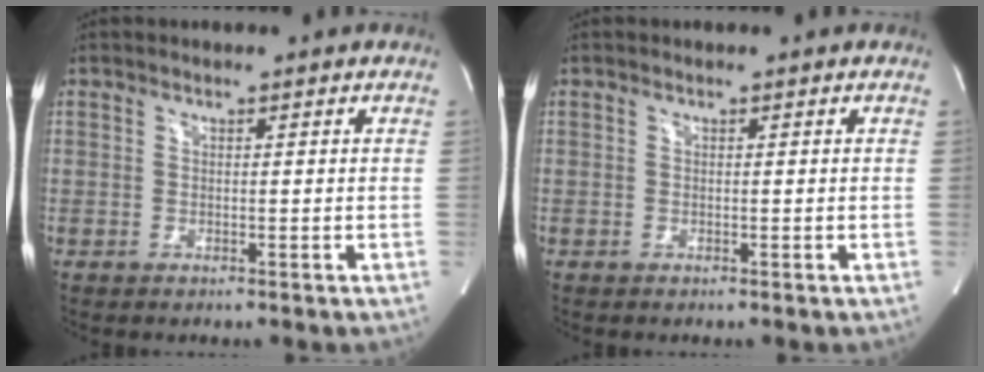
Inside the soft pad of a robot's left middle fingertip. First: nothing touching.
{"total": 0.0}